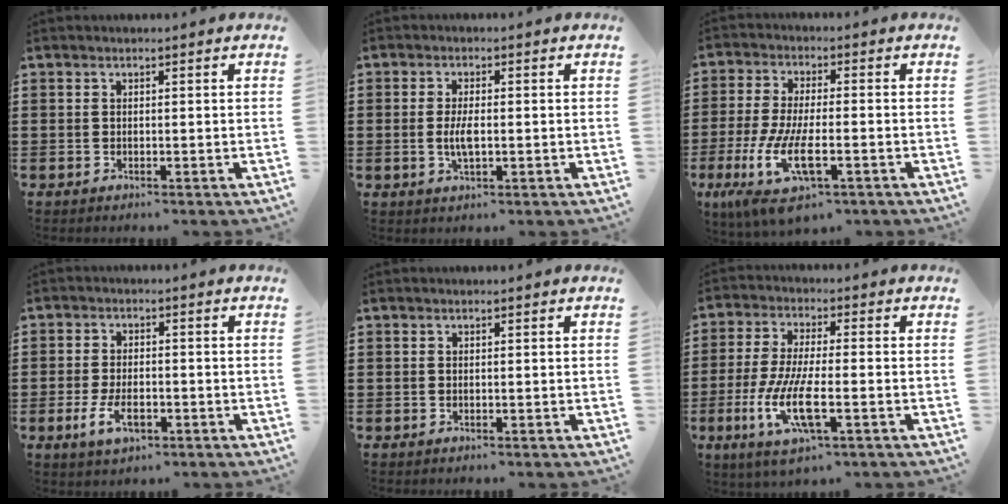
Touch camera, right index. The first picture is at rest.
{"total": 3.7, "force": [-0.4, 1.4, 3.4], "torque": [-0.076, -0.003, -0.012]}
{"total": 10.4, "force": [-5.0, 3.4, 8.5], "torque": [-0.199, -0.018, -0.094]}
{"total": 4.4, "force": [-1.7, 2.2, 3.4], "torque": [-0.080, -0.007, -0.034]}
{"total": 0.0}
{"total": 9.6, "force": [-3.9, 2.4, 8.5], "torque": [-0.185, -0.016, -0.073]}